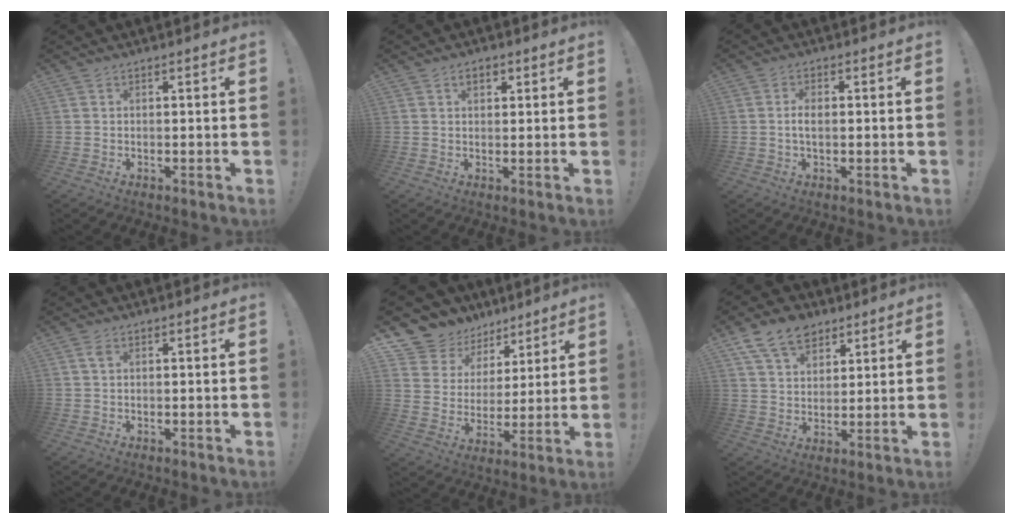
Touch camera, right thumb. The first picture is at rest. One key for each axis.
{"total": 2.9, "fx": 1.2, "fy": 2.0, "fz": 1.8, "tx": -0.022, "ty": 0.001, "tz": 0.019}
{"total": 3.5, "fx": -0.1, "fy": 1.8, "fz": 3.0, "tx": -0.051, "ty": 0.007, "tz": -0.003}
{"total": 1.5, "fx": 0.6, "fy": 0.5, "fz": 1.3, "tx": -0.021, "ty": 0.001, "tz": 0.008}
{"total": 10.0, "fx": 6.9, "fy": 7.2, "fz": 1.2, "tx": -0.027, "ty": -0.061, "tz": 0.138}
{"total": 12.0, "fx": 7.5, "fy": 7.7, "fz": 5.1, "tx": -0.080, "ty": -0.037, "tz": 0.145}